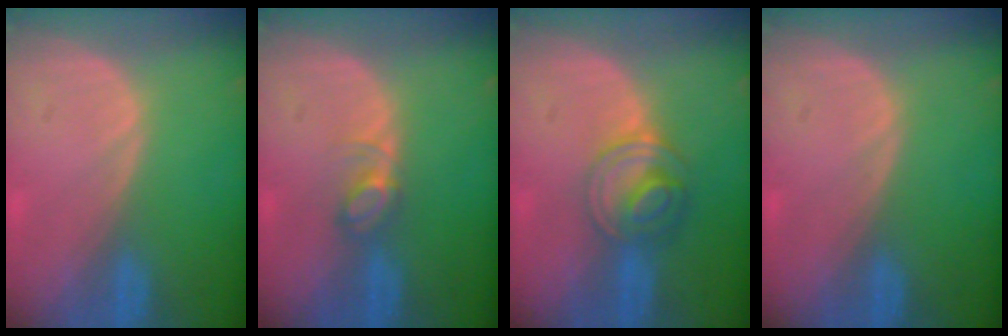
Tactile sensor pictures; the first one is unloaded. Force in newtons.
{"total": 2.8, "press": 2.8, "slide": 0.4}
{"total": 6.2, "press": 5.4, "slide": 3.1}
{"total": 0.0}